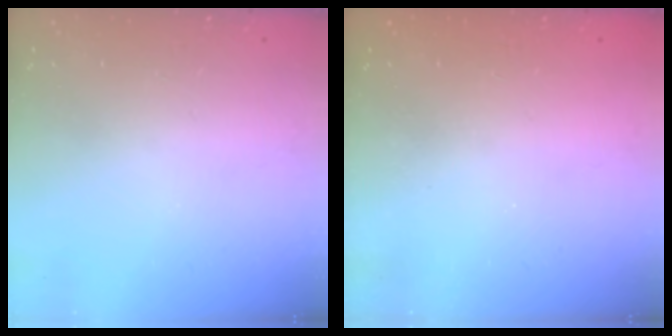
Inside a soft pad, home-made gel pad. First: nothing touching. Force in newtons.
{"total": 2.4, "press": 2.2, "slide": 0.8}